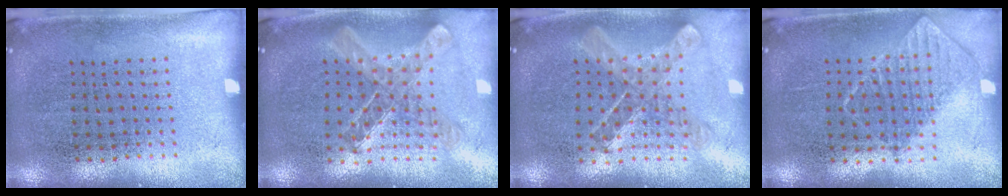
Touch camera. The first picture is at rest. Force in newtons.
{"total": 1.1, "press": 1.1, "slide": 0.2}
{"total": 0.9, "press": 0.9, "slide": 0.1}
{"total": 0.7, "press": 0.7, "slide": 0.1}